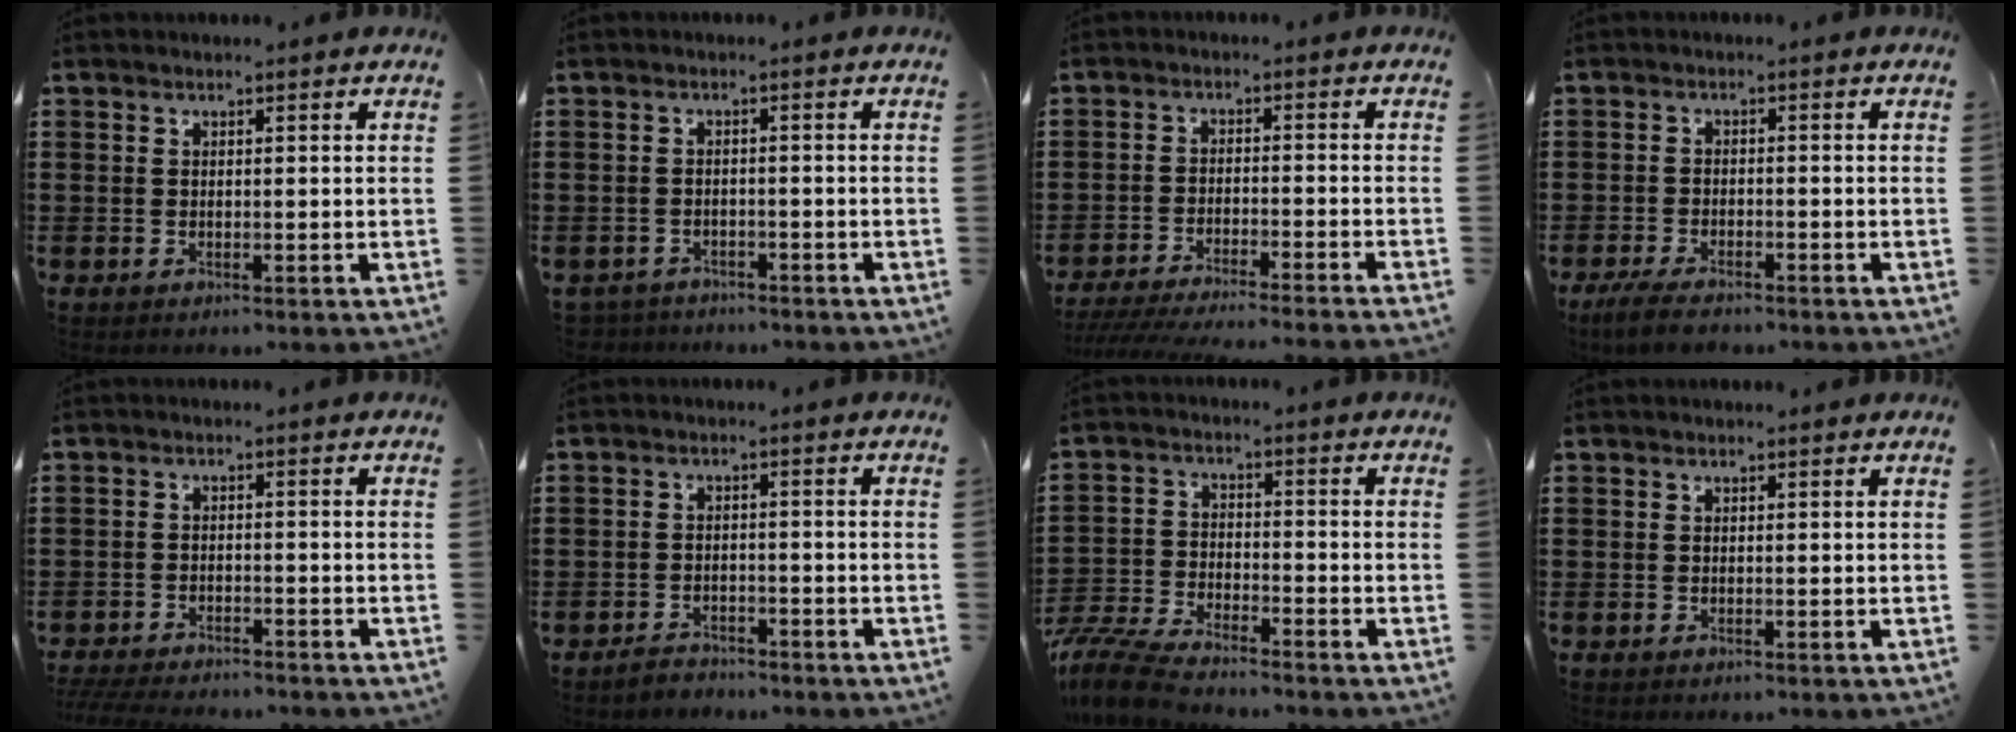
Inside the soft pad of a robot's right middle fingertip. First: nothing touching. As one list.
[{"total": 2.1, "force": [-2.0, 0.4, -0.3], "torque": [-0.003, 0.000, -0.047]}, {"total": 4.0, "force": [-3.8, -0.3, 1.2], "torque": [-0.026, -0.009, -0.079]}, {"total": 3.6, "force": [-3.0, 0.8, 1.7], "torque": [-0.044, -0.003, -0.062]}, {"total": 3.6, "force": [-3.5, 0.4, 0.7], "torque": [-0.026, -0.005, -0.077]}, {"total": 2.2, "force": [-2.2, 0.5, 0.1], "torque": [-0.008, 0.003, -0.046]}, {"total": 7.2, "force": [-6.7, 0.8, 2.4], "torque": [-0.072, -0.002, -0.138]}, {"total": 0.0}]